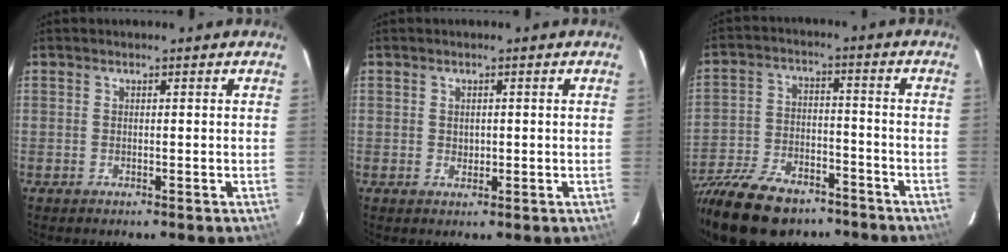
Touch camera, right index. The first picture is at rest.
{"total": 1.3, "force": [0.2, 1.2, 0.7], "torque": [-0.008, 0.002, 0.004]}
{"total": 21.6, "force": [-16.4, 9.8, 10.2], "torque": [-0.234, -0.014, -0.263]}